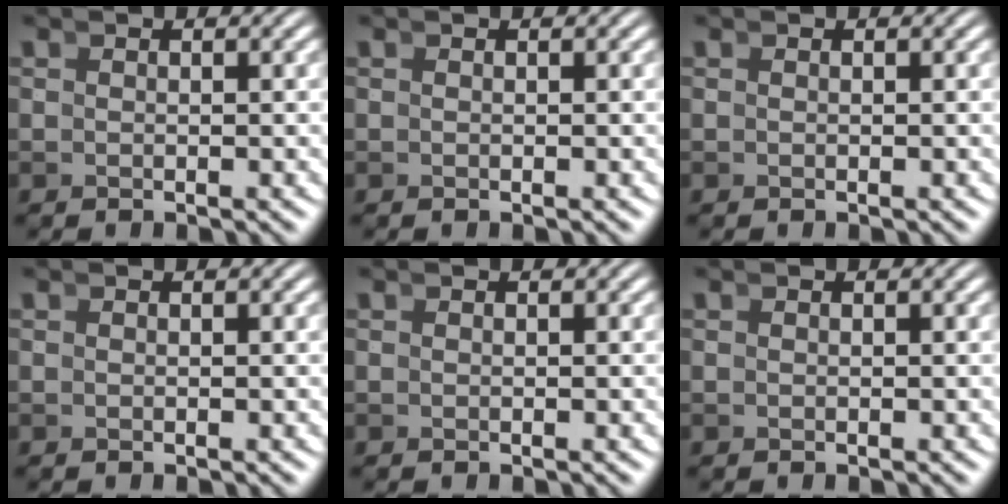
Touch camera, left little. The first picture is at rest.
{"total": 0.0}
{"total": 0.0}
{"total": 0.0}
{"total": 0.0}
{"total": 0.0}